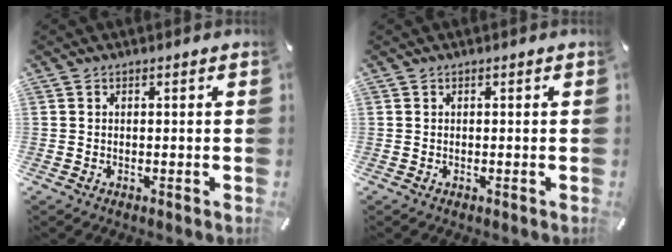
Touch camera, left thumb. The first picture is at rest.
{"total": 0.0}